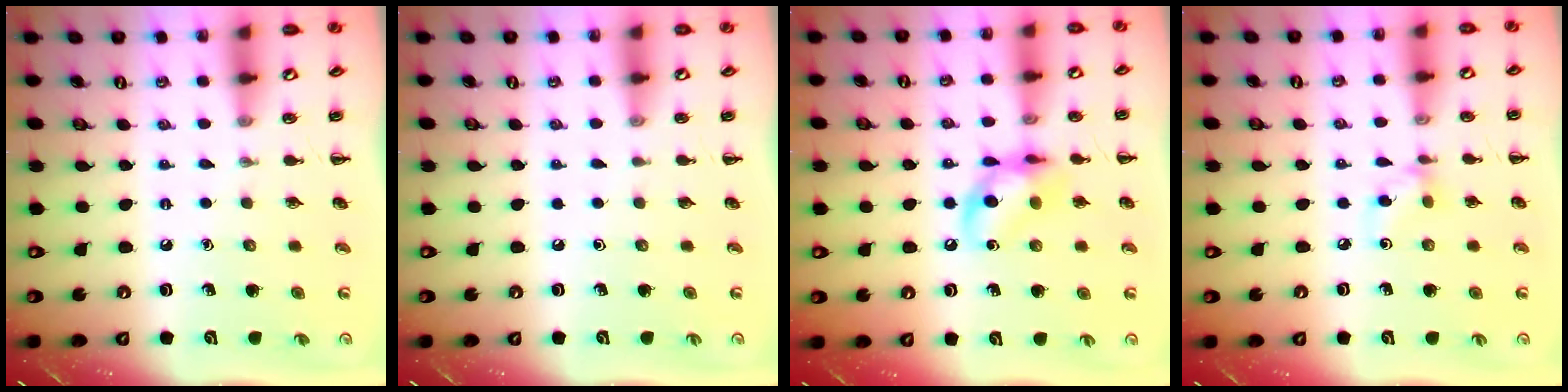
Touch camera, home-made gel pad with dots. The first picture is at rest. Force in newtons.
{"total": 0.0}
{"total": 12.1, "press": 11.9, "slide": 2.2}
{"total": 4.6, "press": 4.4, "slide": 1.3}